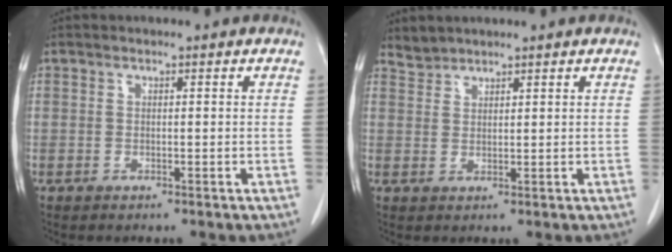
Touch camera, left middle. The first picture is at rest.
{"total": 1.8, "force": [1.8, 0.2, -0.4], "torque": [0.006, 0.004, 0.036]}